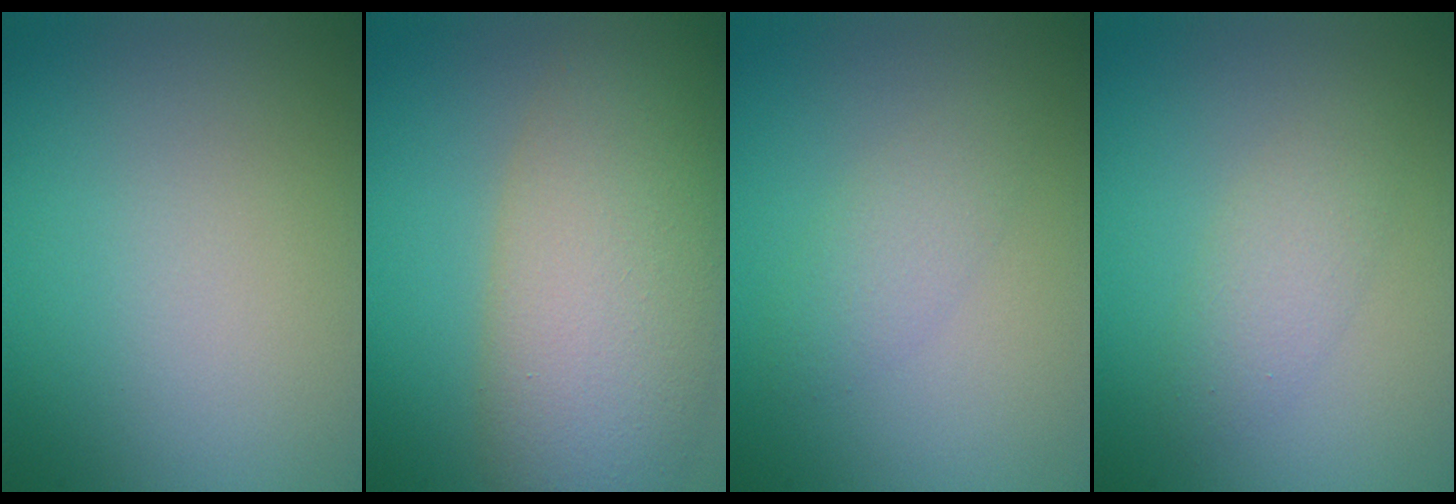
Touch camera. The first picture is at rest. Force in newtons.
{"total": 9.4, "press": 9.4, "slide": 0.7}
{"total": 1.8, "press": 1.8, "slide": 0.2}
{"total": 2.7, "press": 2.7, "slide": 0.2}